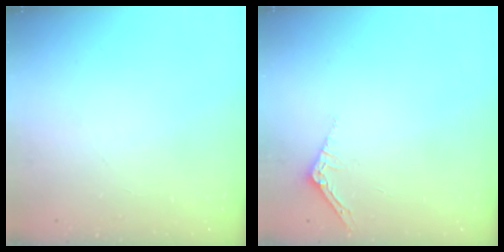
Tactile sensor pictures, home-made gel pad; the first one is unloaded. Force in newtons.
{"total": 2.5, "press": 2.5, "slide": 0.2}